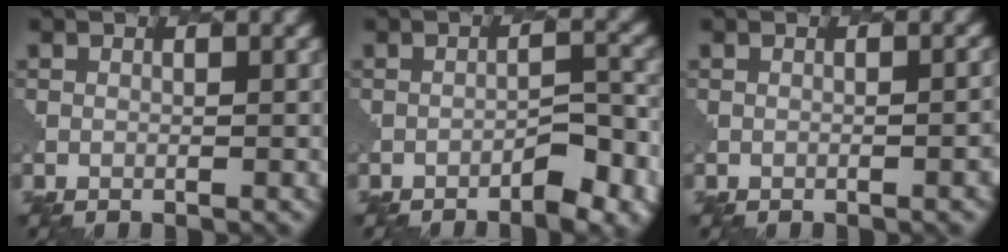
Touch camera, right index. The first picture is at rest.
{"total": 3.0, "force": [-2.0, 0.8, 2.1], "torque": [-0.032, 0.011, -0.031]}
{"total": 2.0, "force": [-0.7, 0.7, 1.7], "torque": [-0.003, 0.009, -0.007]}